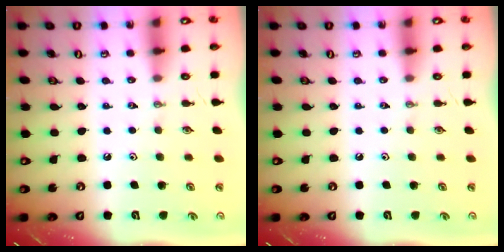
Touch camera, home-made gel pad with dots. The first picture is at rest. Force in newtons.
{"total": 0.0}